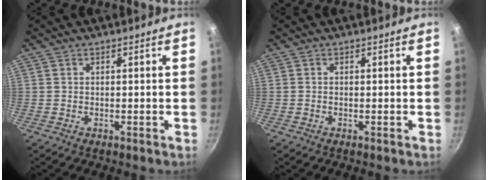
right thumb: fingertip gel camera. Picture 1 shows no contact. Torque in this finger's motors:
{"motor_torque": [-0.22, 0.04, -0.27, 0.17, -0.05]}